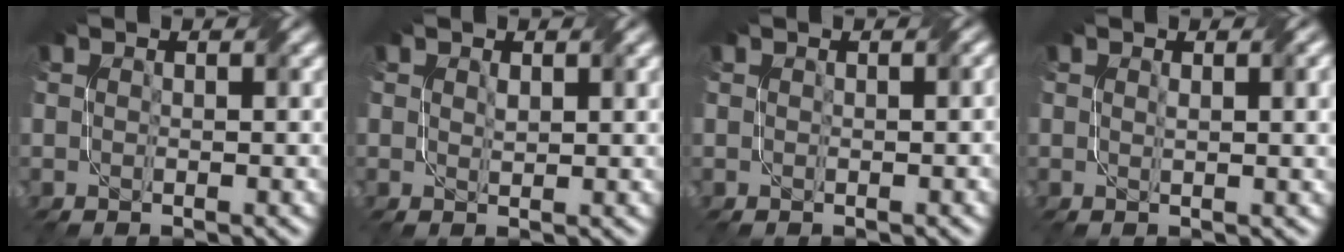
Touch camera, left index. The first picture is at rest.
{"total": 1.2, "force": [0.5, 0.7, 0.9], "torque": [-0.016, -0.005, 0.015]}
{"total": 0.5, "force": [0.2, 0.1, 0.5], "torque": [-0.006, 0.003, 0.003]}
{"total": 2.5, "force": [0.8, 0.8, 2.3], "torque": [-0.029, 0.003, 0.015]}